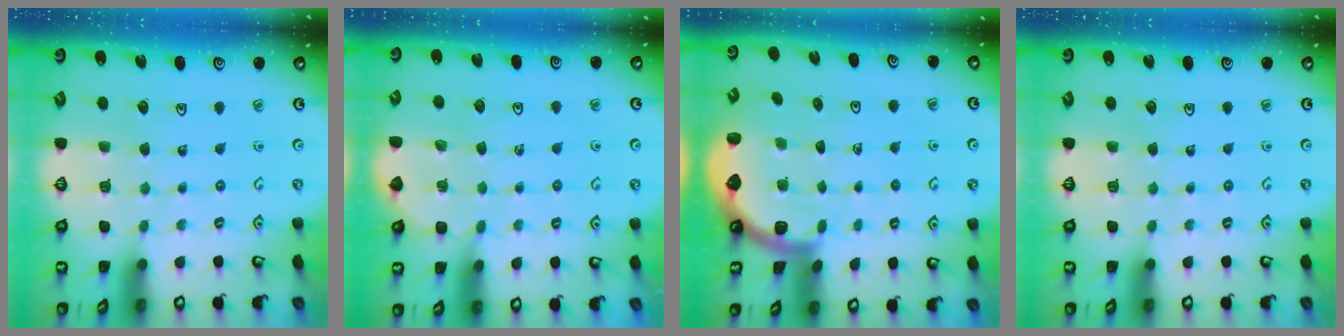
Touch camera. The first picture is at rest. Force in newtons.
{"total": 1.6, "press": 1.5, "slide": 0.2}
{"total": 1.2, "press": 1.2, "slide": 0.1}
{"total": 0.0}